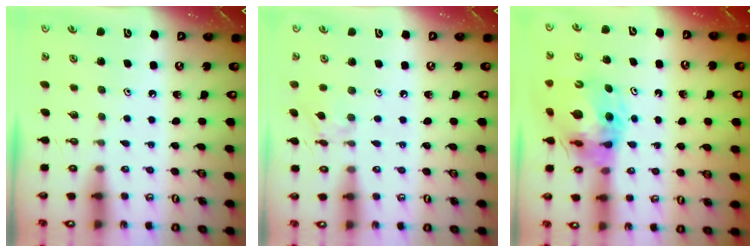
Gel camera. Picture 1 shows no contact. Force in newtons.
{"total": 5.7, "press": 5.6, "slide": 0.4}
{"total": 16.1, "press": 16.0, "slide": 1.6}